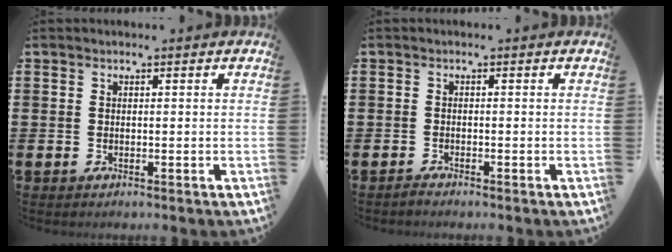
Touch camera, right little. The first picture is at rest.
{"total": 0.7, "force": [-0.7, 0.0, 0.2], "torque": [-0.005, -0.004, -0.013]}